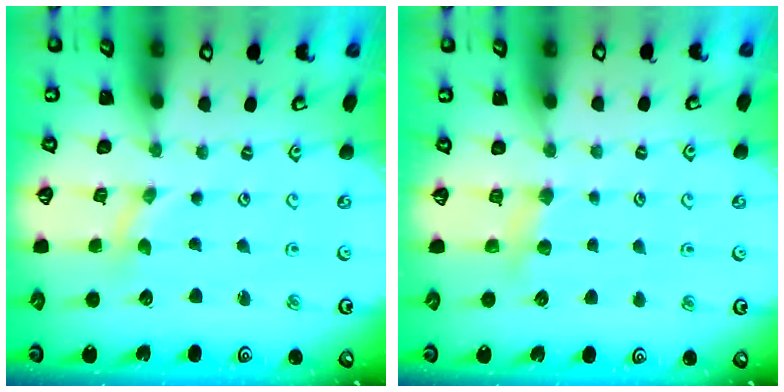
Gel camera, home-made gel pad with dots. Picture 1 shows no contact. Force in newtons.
{"total": 4.8, "press": 4.8, "slide": 0.9}